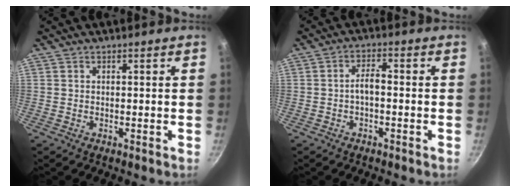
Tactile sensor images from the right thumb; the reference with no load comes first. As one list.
[{"total": 3.2, "force": [-0.7, 1.4, 2.7], "torque": [-0.046, 0.018, -0.016]}]